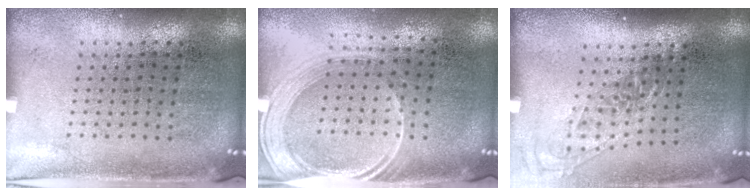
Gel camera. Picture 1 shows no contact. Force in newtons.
{"total": 1.8, "press": 1.6, "slide": 1.0}
{"total": 1.3, "press": 1.0, "slide": 0.8}